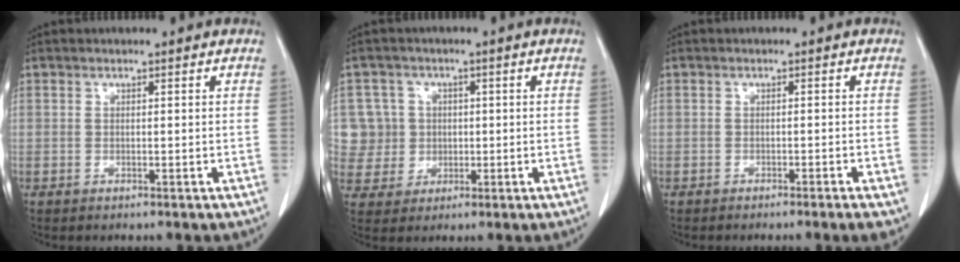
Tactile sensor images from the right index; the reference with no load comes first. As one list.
[{"total": 7.6, "force": [0.7, 7.5, 0.1], "torque": [-0.005, 0.026, 0.025]}, {"total": 3.9, "force": [-2.3, 0.6, 3.1], "torque": [-0.029, -0.008, -0.030]}]